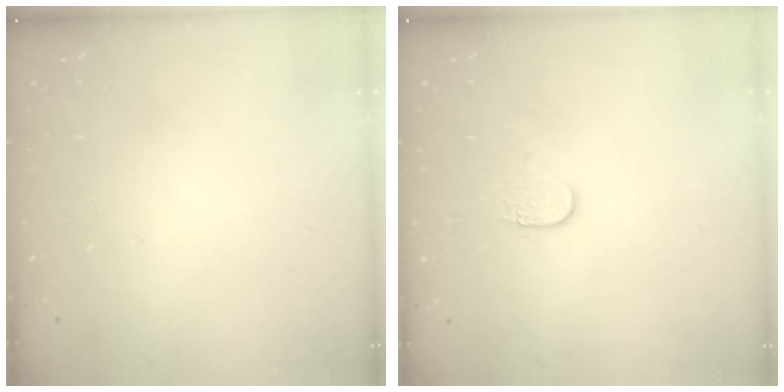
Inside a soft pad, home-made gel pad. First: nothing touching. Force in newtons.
{"total": 3.4, "press": 3.4, "slide": 0.4}